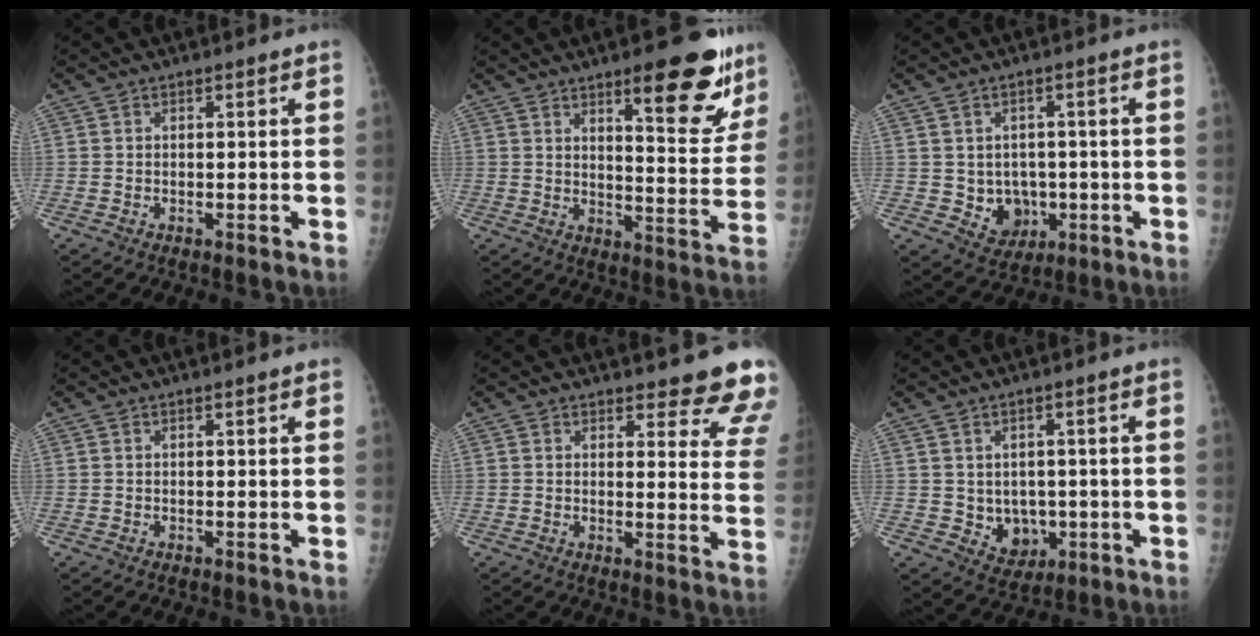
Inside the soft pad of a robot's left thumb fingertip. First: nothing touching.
{"total": 15.8, "force": [9.8, 4.6, 11.5], "torque": [-0.105, -0.062, 0.136]}
{"total": 6.8, "force": [-0.9, 5.8, 3.3], "torque": [-0.013, 0.003, 0.001]}
{"total": 0.8, "force": [0.5, 0.0, 0.5], "torque": [-0.007, 0.002, 0.006]}
{"total": 12.8, "force": [11.7, 3.1, 4.4], "torque": [-0.003, -0.087, 0.110]}
{"total": 6.1, "force": [-0.5, 5.1, 3.3], "torque": [-0.020, -0.003, 0.010]}